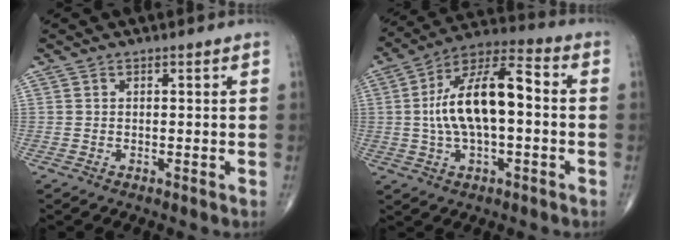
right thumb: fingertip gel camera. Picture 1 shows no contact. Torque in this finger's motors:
{"motor_torque": [1.93, 2.87, 1.00, -0.76, 0.58]}